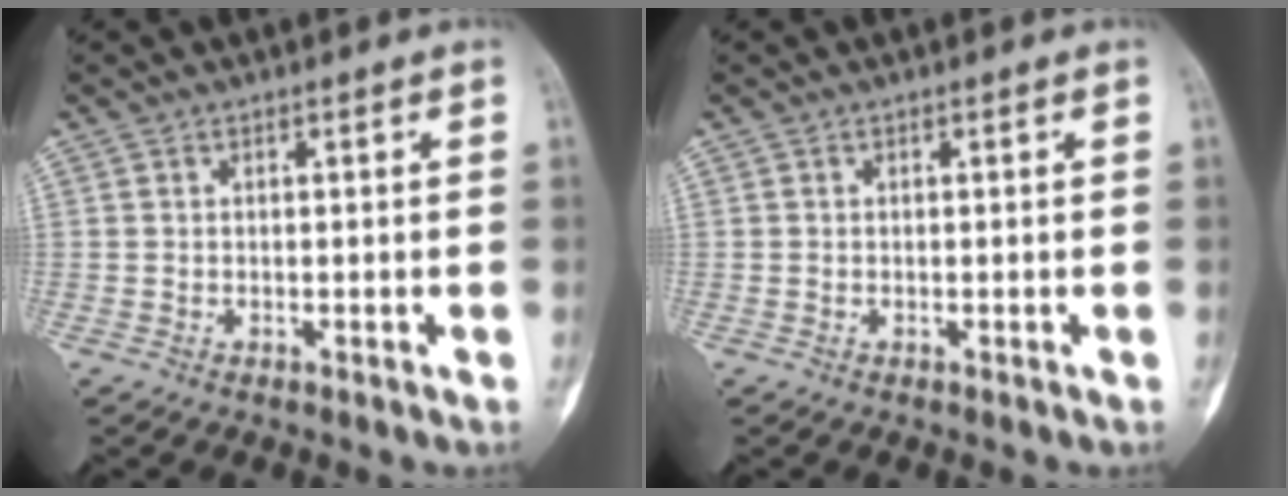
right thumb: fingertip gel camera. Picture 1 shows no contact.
{"total": 0.0}